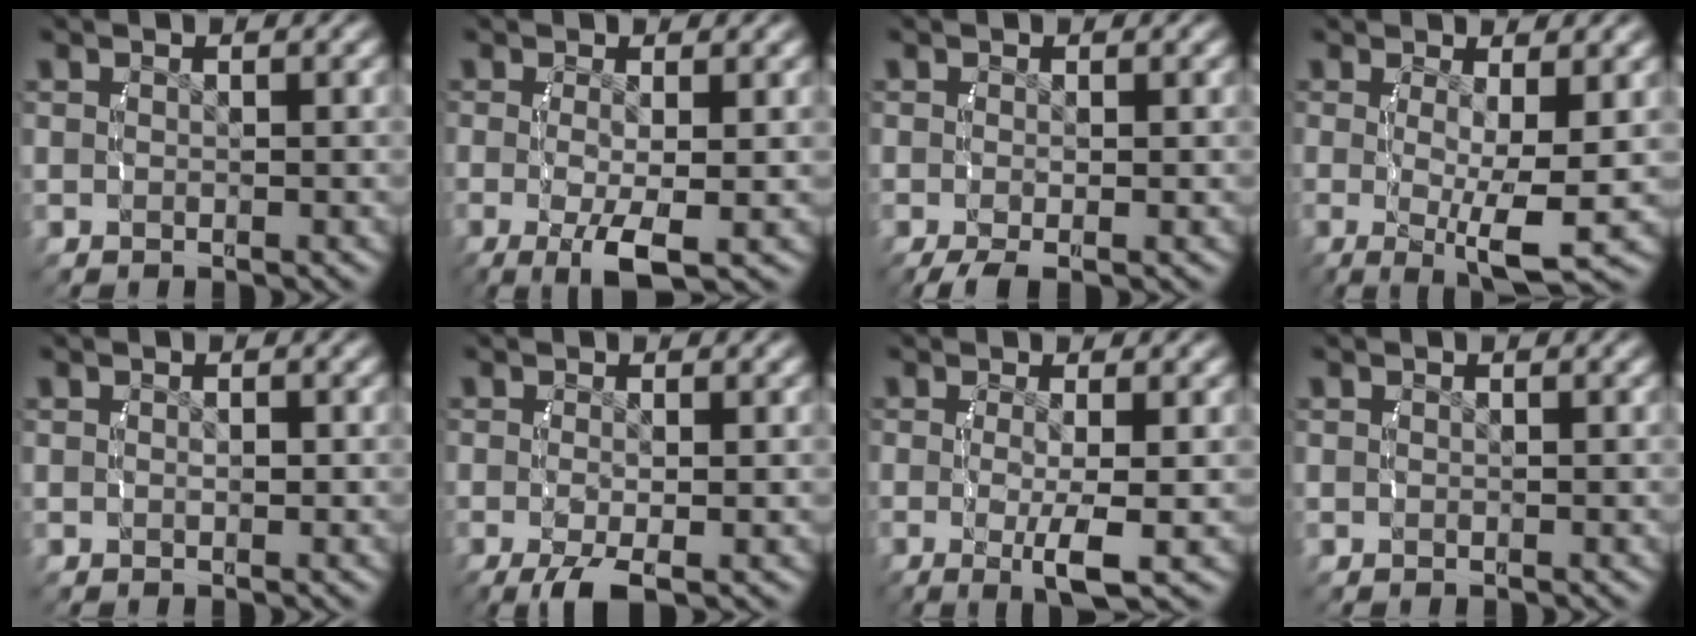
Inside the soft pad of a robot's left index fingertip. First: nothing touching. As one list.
[{"total": 4.8, "force": [-2.0, 1.5, 4.1], "torque": [-0.091, -0.035, -0.016]}, {"total": 1.7, "force": [-1.2, 0.5, 1.1], "torque": [-0.021, -0.013, -0.014]}, {"total": 5.7, "force": [-1.3, 1.1, 5.5], "torque": [-0.096, -0.028, -0.009]}, {"total": 0.0}, {"total": 3.1, "force": [-1.8, 1.0, 2.3], "torque": [-0.053, -0.025, -0.018]}, {"total": 4.1, "force": [-1.2, 0.6, 3.9], "torque": [-0.074, -0.023, -0.011]}, {"total": 0.0}]